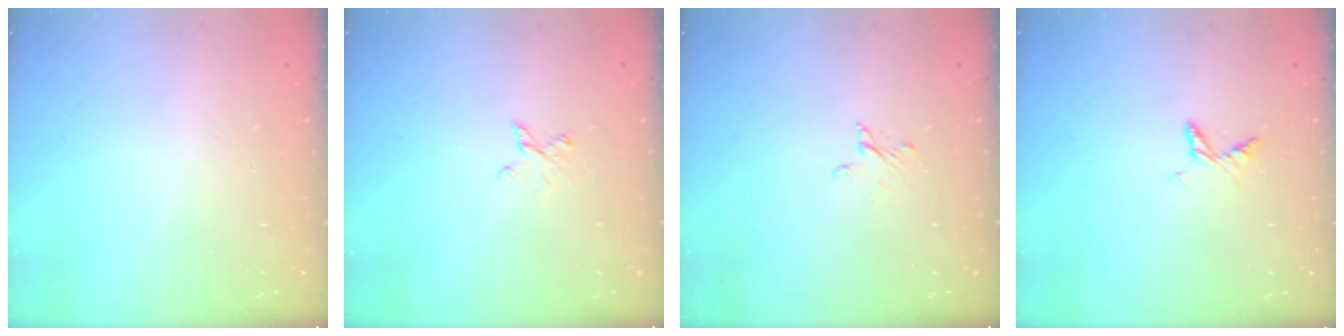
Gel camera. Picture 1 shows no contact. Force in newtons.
{"total": 2.5, "press": 2.5, "slide": 0.3}
{"total": 2.0, "press": 2.0, "slide": 0.1}
{"total": 5.6, "press": 5.6, "slide": 0.4}